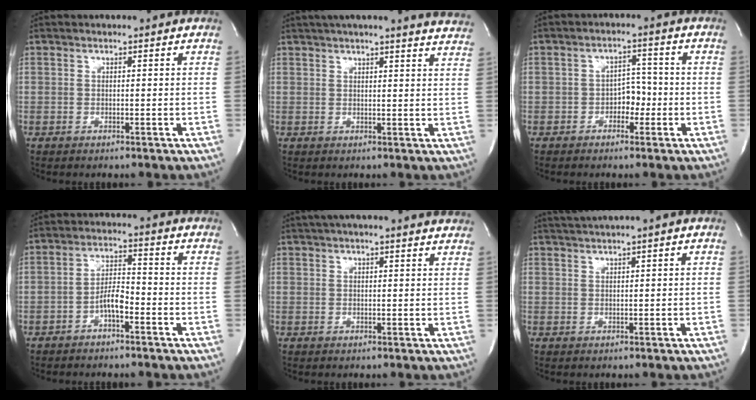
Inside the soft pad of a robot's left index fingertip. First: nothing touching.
{"total": 18.1, "force": [16.6, 0.5, 7.2], "torque": [-0.107, -0.015, 0.193]}
{"total": 3.6, "force": [-1.4, 2.2, 2.4], "torque": [-0.030, 0.010, -0.027]}
{"total": 4.2, "force": [-2.2, 1.1, 3.4], "torque": [-0.065, 0.012, -0.041]}
{"total": 13.4, "force": [12.1, 0.7, 5.8], "torque": [-0.089, 0.030, 0.148]}
{"total": 2.8, "force": [2.2, -1.1, 1.3], "torque": [-0.031, 0.007, 0.047]}